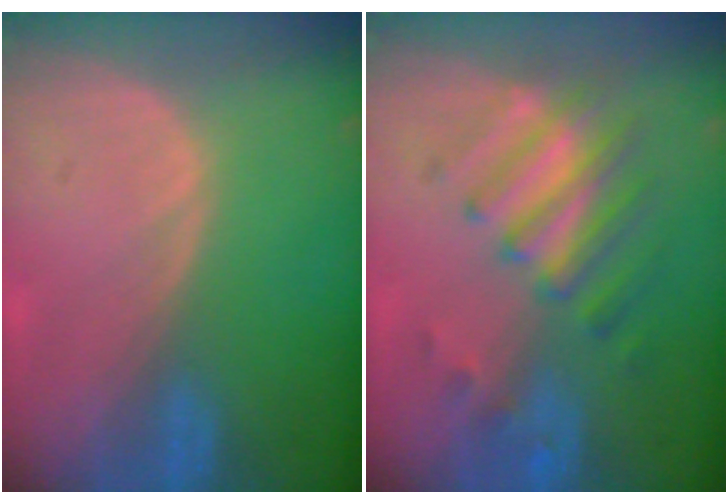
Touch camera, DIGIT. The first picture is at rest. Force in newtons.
{"total": 7.7, "press": 7.1, "slide": 3.1}